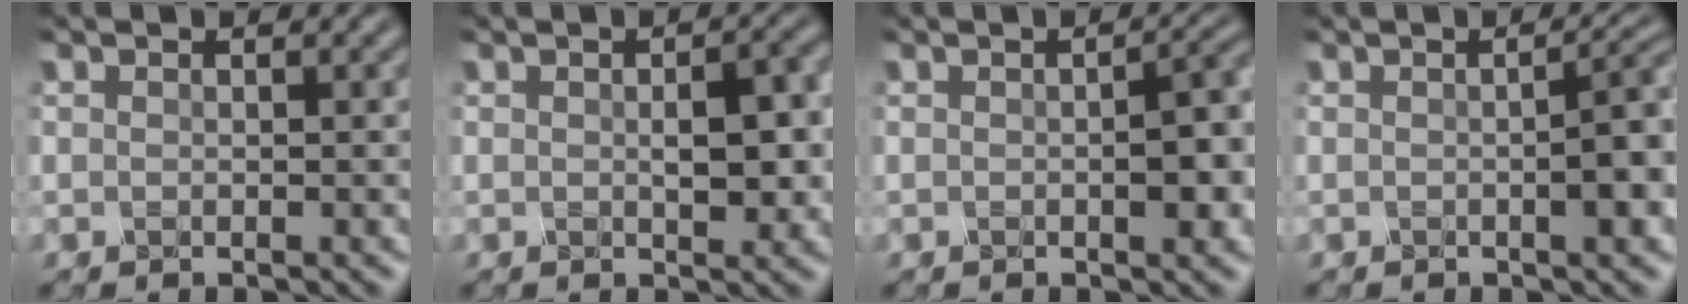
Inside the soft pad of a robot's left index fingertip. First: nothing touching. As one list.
[{"total": 4.7, "force": [0.2, 2.3, 4.1], "torque": [-0.056, 0.006, 0.004]}, {"total": 4.7, "force": [-0.2, 2.0, 4.2], "torque": [-0.049, 0.008, -0.004]}, {"total": 5.2, "force": [-0.2, 1.9, 4.8], "torque": [-0.039, 0.016, -0.010]}]